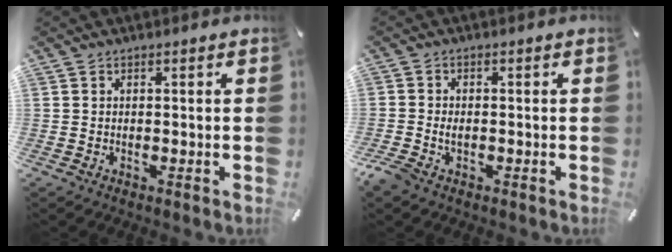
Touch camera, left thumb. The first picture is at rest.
{"total": 2.5, "force": [-0.9, 1.7, 1.6], "torque": [-0.035, 0.002, -0.018]}